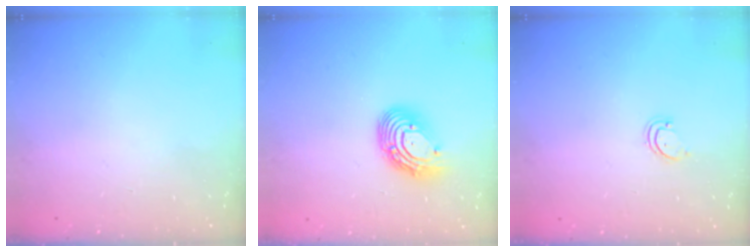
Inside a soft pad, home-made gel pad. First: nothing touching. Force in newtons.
{"total": 11.5, "press": 11.5, "slide": 1.1}
{"total": 1.9, "press": 1.9, "slide": 0.2}